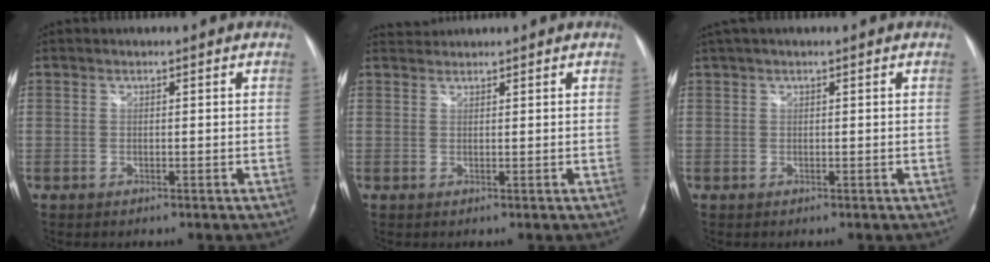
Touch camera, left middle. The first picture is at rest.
{"total": 1.5, "force": [1.5, -0.1, -0.4], "torque": [-0.005, 0.012, 0.035]}
{"total": 3.2, "force": [2.3, 0.3, 2.2], "torque": [-0.044, 0.038, 0.043]}